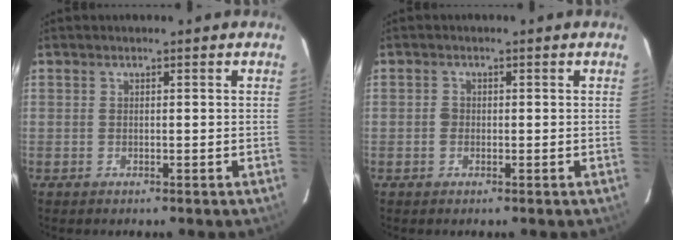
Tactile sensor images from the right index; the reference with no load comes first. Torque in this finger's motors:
{"motor_torque": [0.23, 0.14, 0.12, 0.02]}